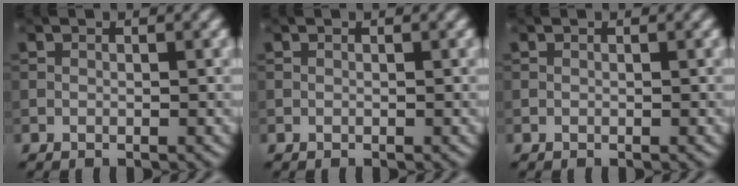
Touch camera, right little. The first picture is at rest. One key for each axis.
{"total": 0.0}
{"total": 0.0}